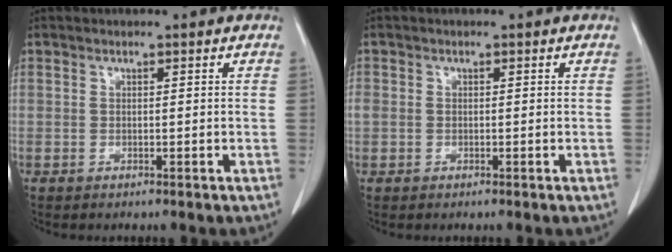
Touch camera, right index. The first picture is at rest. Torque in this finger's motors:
{"motor_torque": [0.36, 0.30, 0.10, 0.04]}